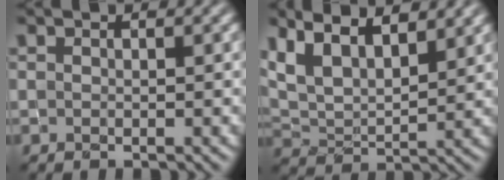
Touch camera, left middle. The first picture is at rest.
{"total": 8.2, "force": [5.3, 3.3, 5.2], "torque": [-0.108, 0.029, 0.087]}